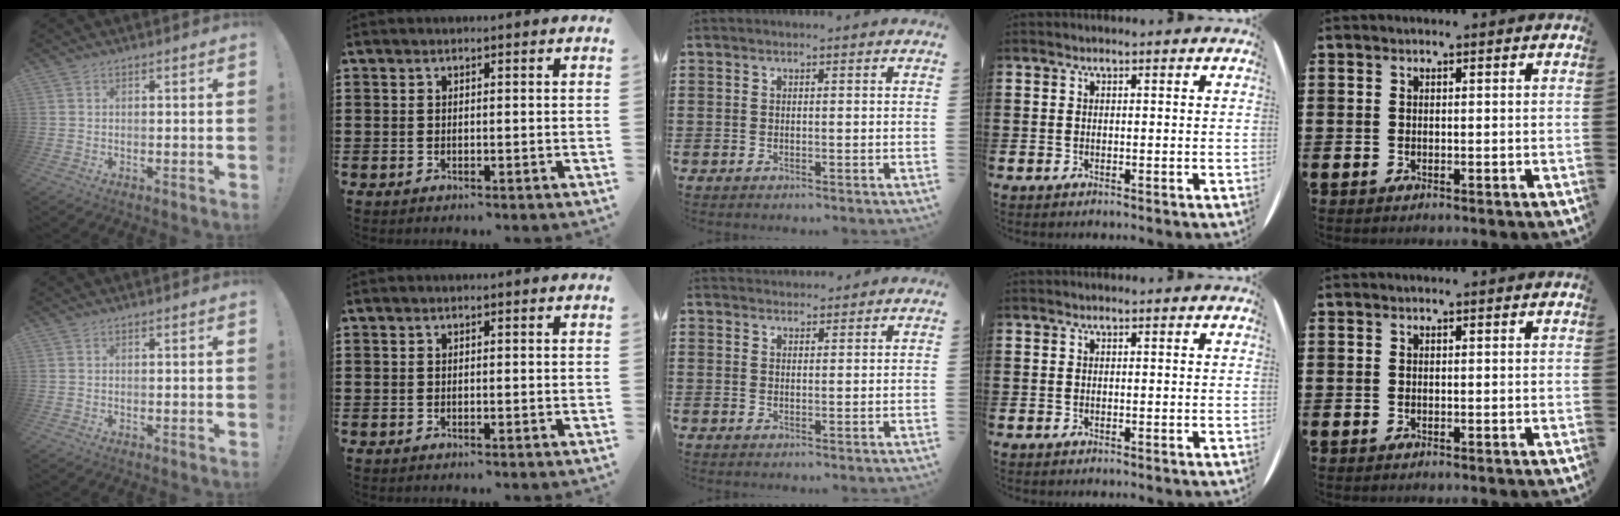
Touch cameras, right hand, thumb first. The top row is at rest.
{"middle": {"total": 1.8, "force": [1.7, 0.4, -0.1], "torque": [-0.002, 0.004, 0.035]}}